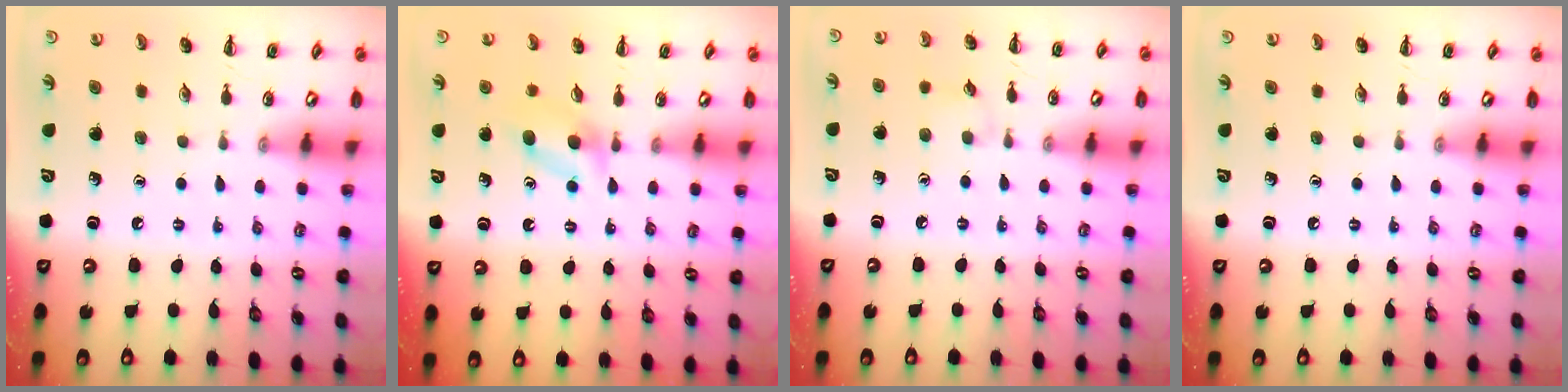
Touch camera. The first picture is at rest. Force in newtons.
{"total": 4.1, "press": 3.7, "slide": 1.6}
{"total": 3.9, "press": 3.6, "slide": 1.5}
{"total": 0.0}